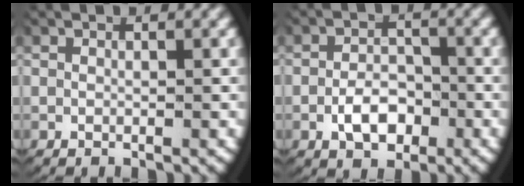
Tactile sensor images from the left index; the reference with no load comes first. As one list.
[{"total": 3.6, "force": [-1.7, 2.4, 2.1], "torque": [-0.032, -0.008, -0.027]}]